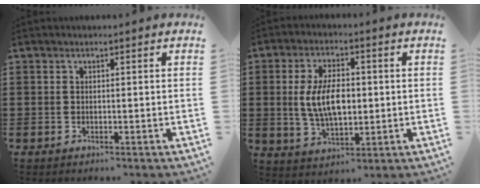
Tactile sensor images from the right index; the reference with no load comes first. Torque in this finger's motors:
{"motor_torque": [1.62, -0.52, 0.76, 0.21]}